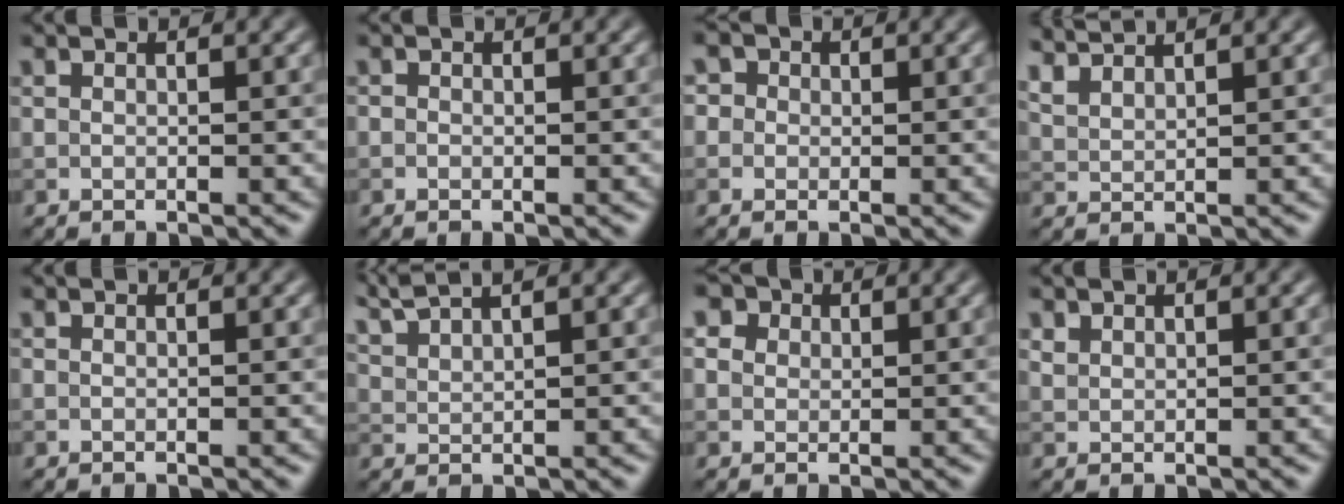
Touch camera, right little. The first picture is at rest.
{"total": 0.0}
{"total": 3.6, "force": [1.6, 2.9, 1.3], "torque": [-0.010, 0.017, 0.000]}
{"total": 2.6, "force": [2.5, 0.3, 0.6], "torque": [-0.017, 0.004, 0.054]}
{"total": 0.0}
{"total": 3.1, "force": [2.8, 0.4, 1.3], "torque": [-0.026, 0.011, 0.059]}
{"total": 5.5, "force": [3.2, 3.8, 2.3], "torque": [-0.050, 0.014, 0.035]}
{"total": 1.0, "force": [0.8, 0.6, 0.2], "torque": [-0.006, 0.000, 0.019]}